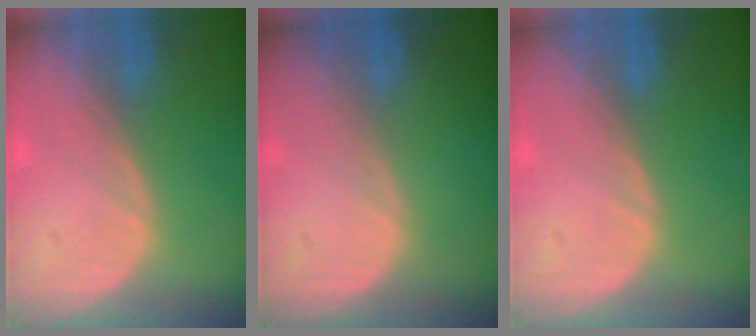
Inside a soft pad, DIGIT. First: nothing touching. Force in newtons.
{"total": 0.0}
{"total": 0.0}